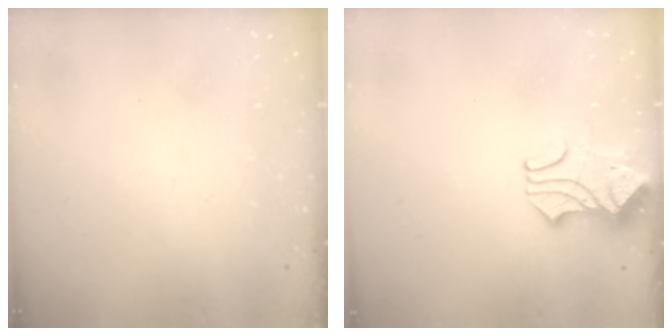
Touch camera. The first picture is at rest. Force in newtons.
{"total": 2.0, "press": 1.6, "slide": 1.1}